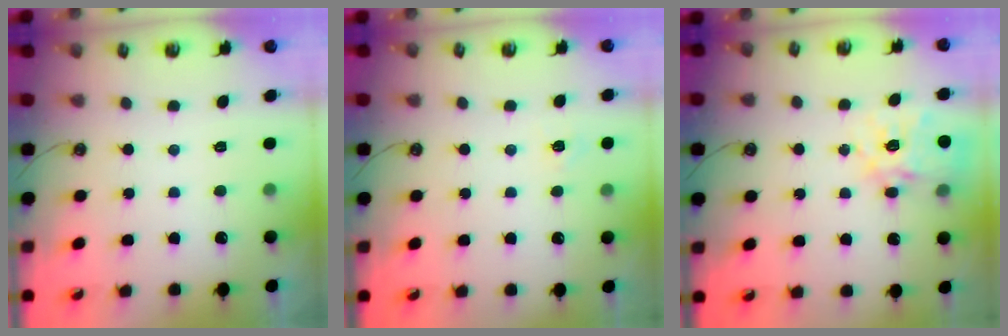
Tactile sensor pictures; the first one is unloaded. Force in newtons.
{"total": 5.1, "press": 5.1, "slide": 0.4}
{"total": 15.5, "press": 15.4, "slide": 1.4}